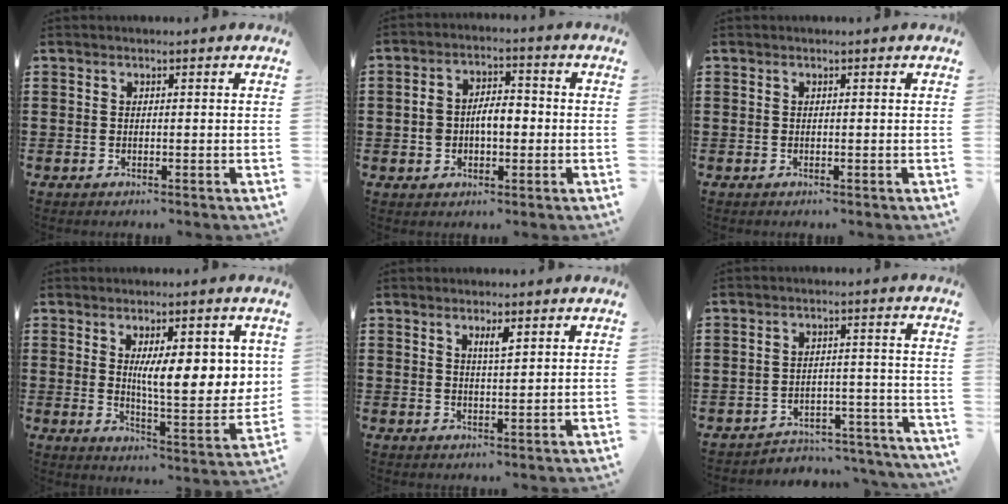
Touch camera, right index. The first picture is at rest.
{"total": 5.6, "force": [-0.7, 3.2, 4.5], "torque": [-0.084, 0.006, -0.019]}
{"total": 0.0}
{"total": 10.0, "force": [2.6, 3.0, 9.2], "torque": [-0.138, -0.013, 0.034]}
{"total": 2.4, "force": [1.3, 0.5, 2.0], "torque": [-0.033, -0.001, 0.019]}
{"total": 4.5, "force": [-4.3, 0.7, 0.8], "torque": [-0.018, 0.008, -0.089]}